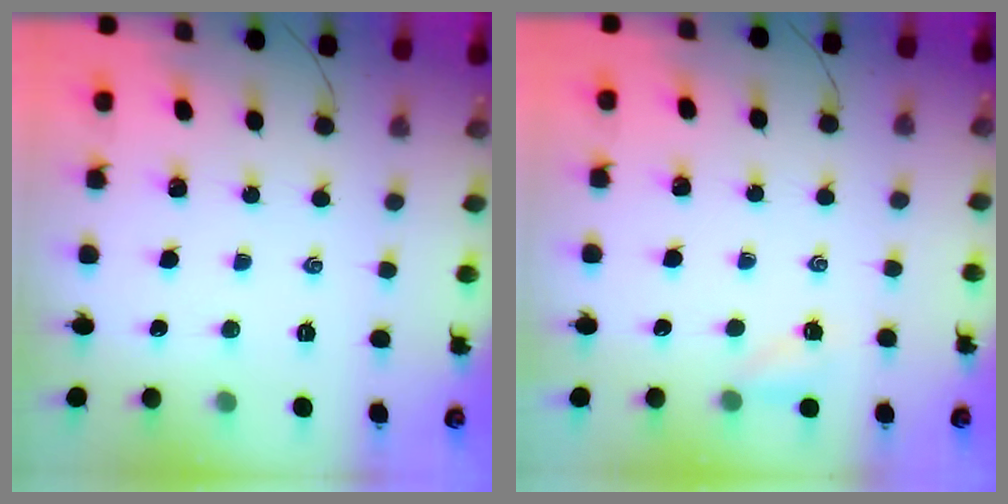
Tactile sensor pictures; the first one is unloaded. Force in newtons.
{"total": 2.4, "press": 2.3, "slide": 0.9}